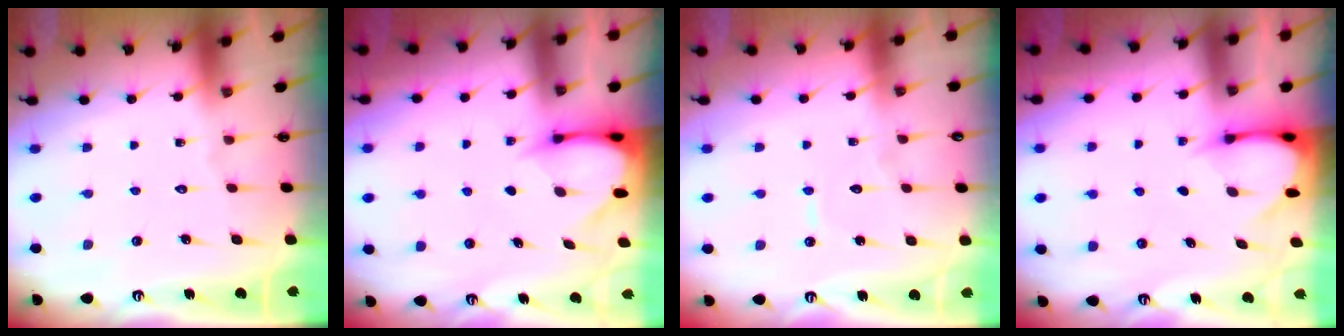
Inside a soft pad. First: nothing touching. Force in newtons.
{"total": 3.5, "press": 3.5, "slide": 0.3}
{"total": 4.8, "press": 4.8, "slide": 0.2}
{"total": 3.5, "press": 3.5, "slide": 0.3}